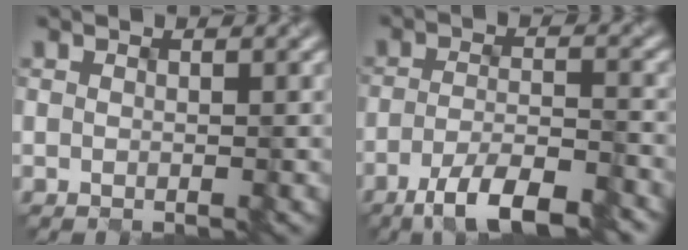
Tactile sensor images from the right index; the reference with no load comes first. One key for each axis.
{"total": 6.2, "fx": -4.2, "fy": 1.5, "fz": 4.2, "tx": -0.073, "ty": -0.002, "tz": -0.072}